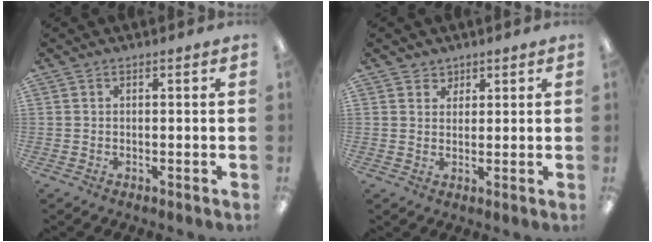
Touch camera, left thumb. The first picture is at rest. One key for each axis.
{"total": 2.8, "fx": 1.8, "fy": 2.2, "fz": -0.2, "tx": 0.012, "ty": -0.004, "tz": 0.031}